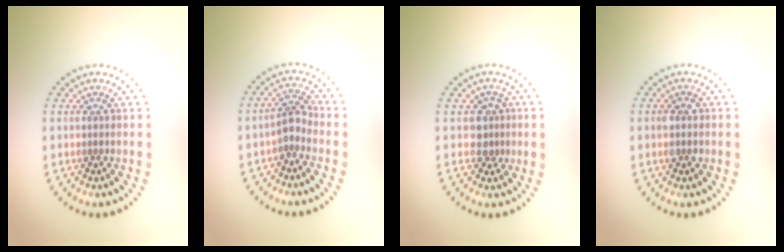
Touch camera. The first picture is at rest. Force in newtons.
{"total": 1.9, "press": 1.5, "slide": 1.2}
{"total": 2.0, "press": 1.7, "slide": 1.2}
{"total": 1.5, "press": 1.5, "slide": 0.1}